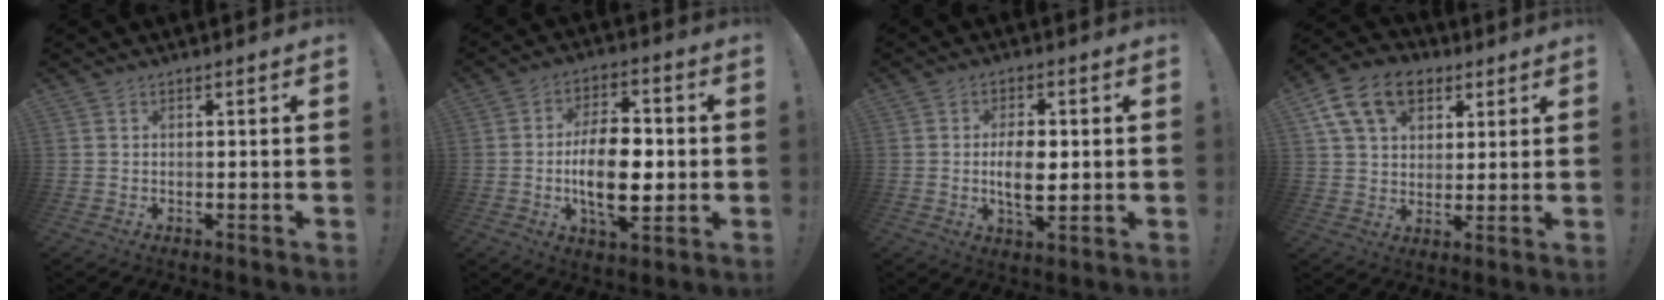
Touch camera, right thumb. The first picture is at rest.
{"total": 16.2, "force": [-1.9, 8.5, 13.6], "torque": [-0.239, 0.000, -0.040]}
{"total": 8.0, "force": [-0.1, 4.1, 6.9], "torque": [-0.112, -0.008, -0.010]}
{"total": 15.0, "force": [7.2, 10.0, 8.5], "torque": [-0.130, -0.020, 0.137]}